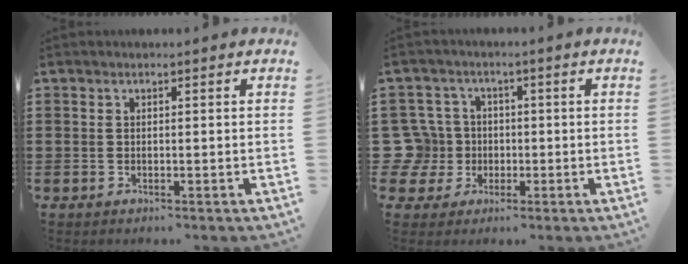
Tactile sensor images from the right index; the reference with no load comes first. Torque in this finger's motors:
{"motor_torque": [0.01, 0.06, -0.04, -0.05]}